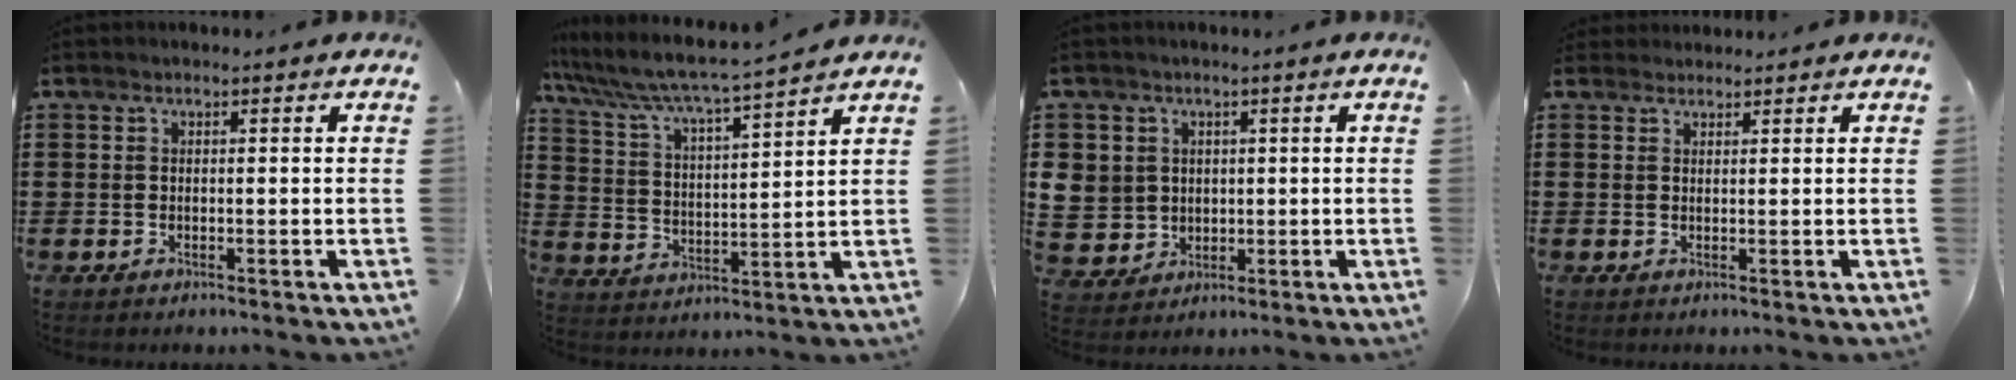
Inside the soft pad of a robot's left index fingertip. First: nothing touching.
{"total": 6.2, "force": [5.6, -0.3, 2.5], "torque": [-0.075, -0.040, 0.090]}
{"total": 5.1, "force": [1.0, 4.9, 0.4], "torque": [-0.041, 0.009, 0.019]}
{"total": 1.2, "force": [1.2, 0.2, 0.0], "torque": [-0.004, 0.001, 0.024]}